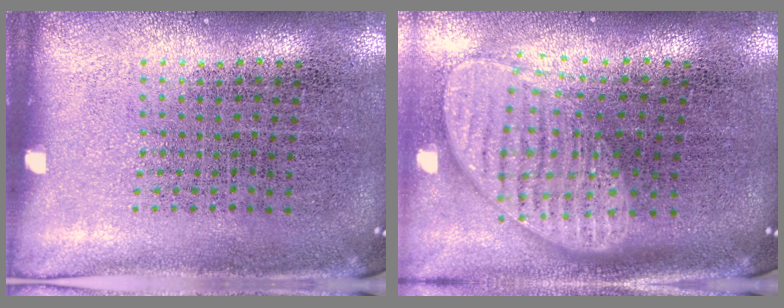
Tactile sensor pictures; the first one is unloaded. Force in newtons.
{"total": 2.0, "press": 1.6, "slide": 1.2}